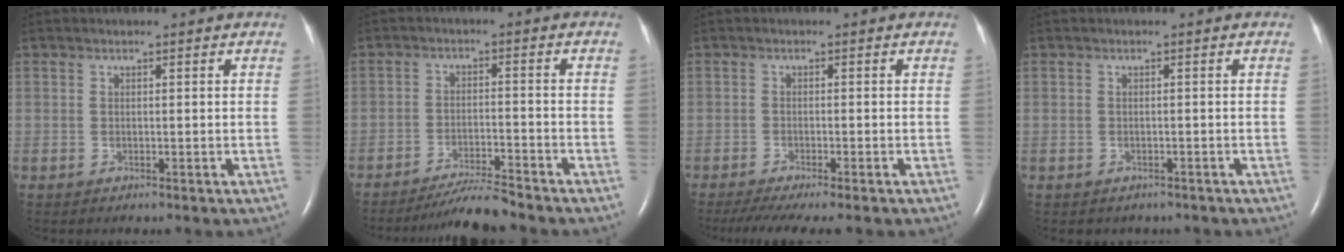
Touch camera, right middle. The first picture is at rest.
{"total": 5.6, "force": [-5.3, -1.1, 1.6], "torque": [-0.029, -0.018, -0.093]}
{"total": 8.1, "force": [-6.5, 0.3, 4.9], "torque": [-0.064, -0.017, -0.100]}
{"total": 1.7, "force": [-1.3, 0.8, 0.6], "torque": [-0.013, -0.002, -0.010]}